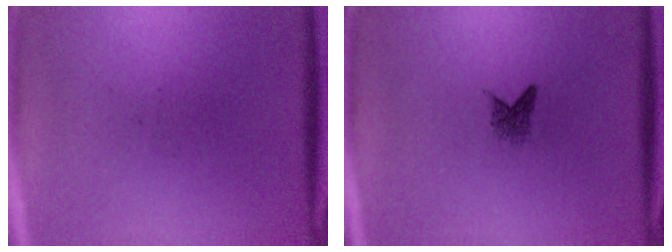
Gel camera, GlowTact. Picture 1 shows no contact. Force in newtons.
{"total": 1.6}